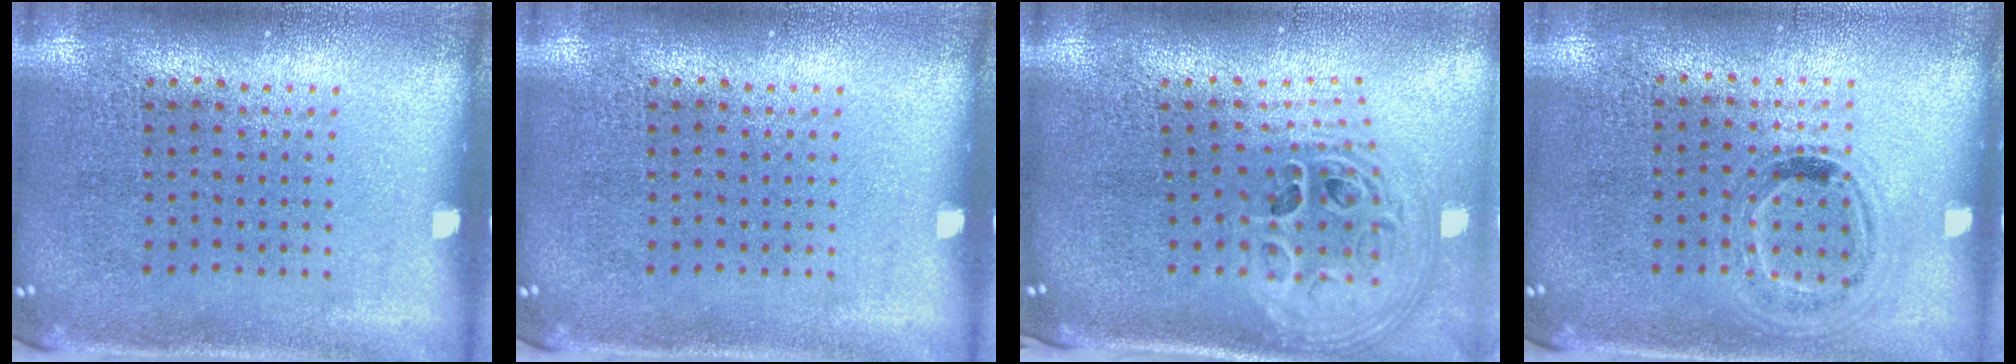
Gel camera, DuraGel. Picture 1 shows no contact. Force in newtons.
{"total": 0.0}
{"total": 2.9, "press": 2.0, "slide": 2.1}
{"total": 0.9, "press": 0.9, "slide": 0.3}